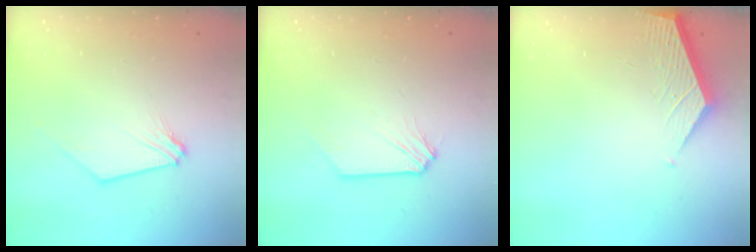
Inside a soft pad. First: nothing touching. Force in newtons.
{"total": 0.0}
{"total": 2.1, "press": 2.1, "slide": 0.2}